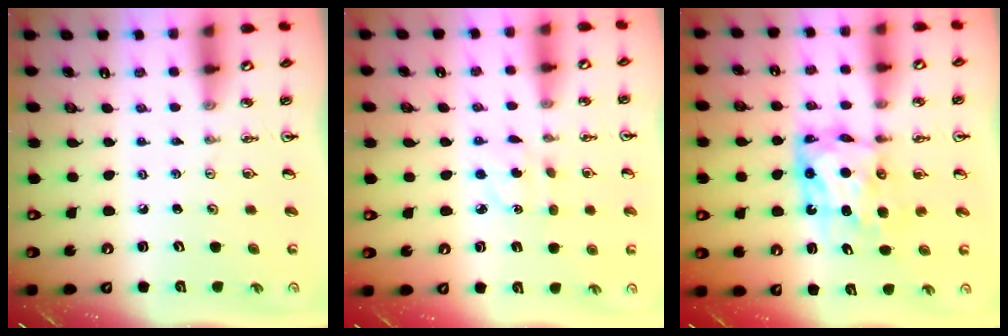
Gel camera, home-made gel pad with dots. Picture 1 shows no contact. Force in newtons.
{"total": 3.5, "press": 3.4, "slide": 0.8}
{"total": 8.6, "press": 8.5, "slide": 0.8}